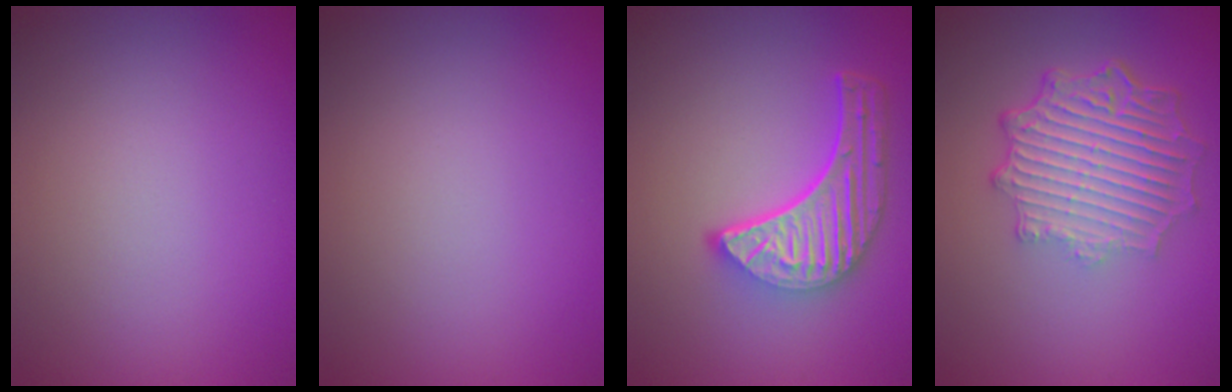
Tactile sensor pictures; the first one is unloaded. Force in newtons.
{"total": 0.0}
{"total": 5.8, "press": 4.3, "slide": 3.8}
{"total": 6.4, "press": 4.7, "slide": 4.3}